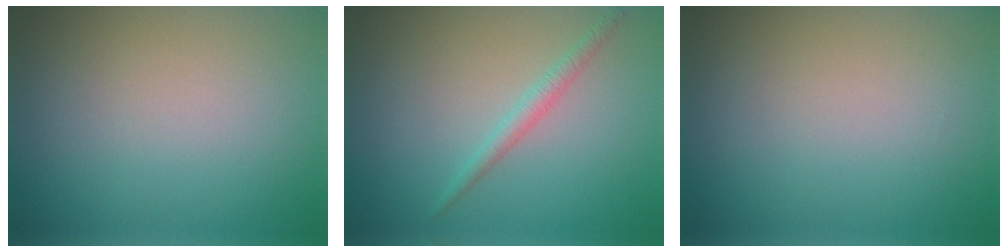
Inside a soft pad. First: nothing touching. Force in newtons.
{"total": 1.5, "press": 1.5, "slide": 0.0}
{"total": 0.0}